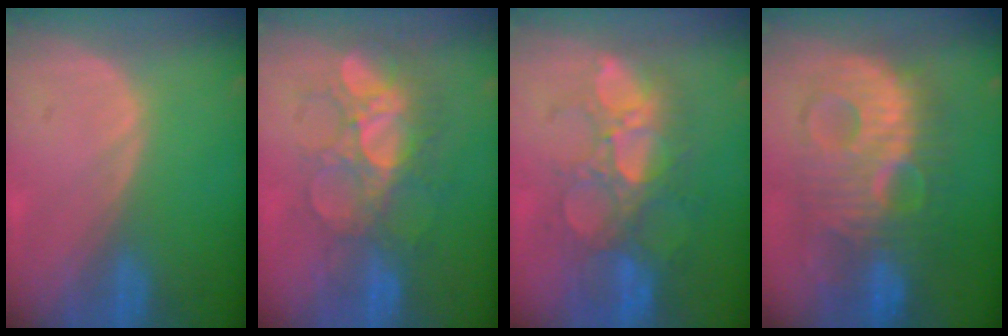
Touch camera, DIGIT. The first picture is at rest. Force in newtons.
{"total": 9.3, "press": 8.5, "slide": 3.8}
{"total": 10.7, "press": 9.4, "slide": 5.1}
{"total": 11.4, "press": 11.4, "slide": 0.7}